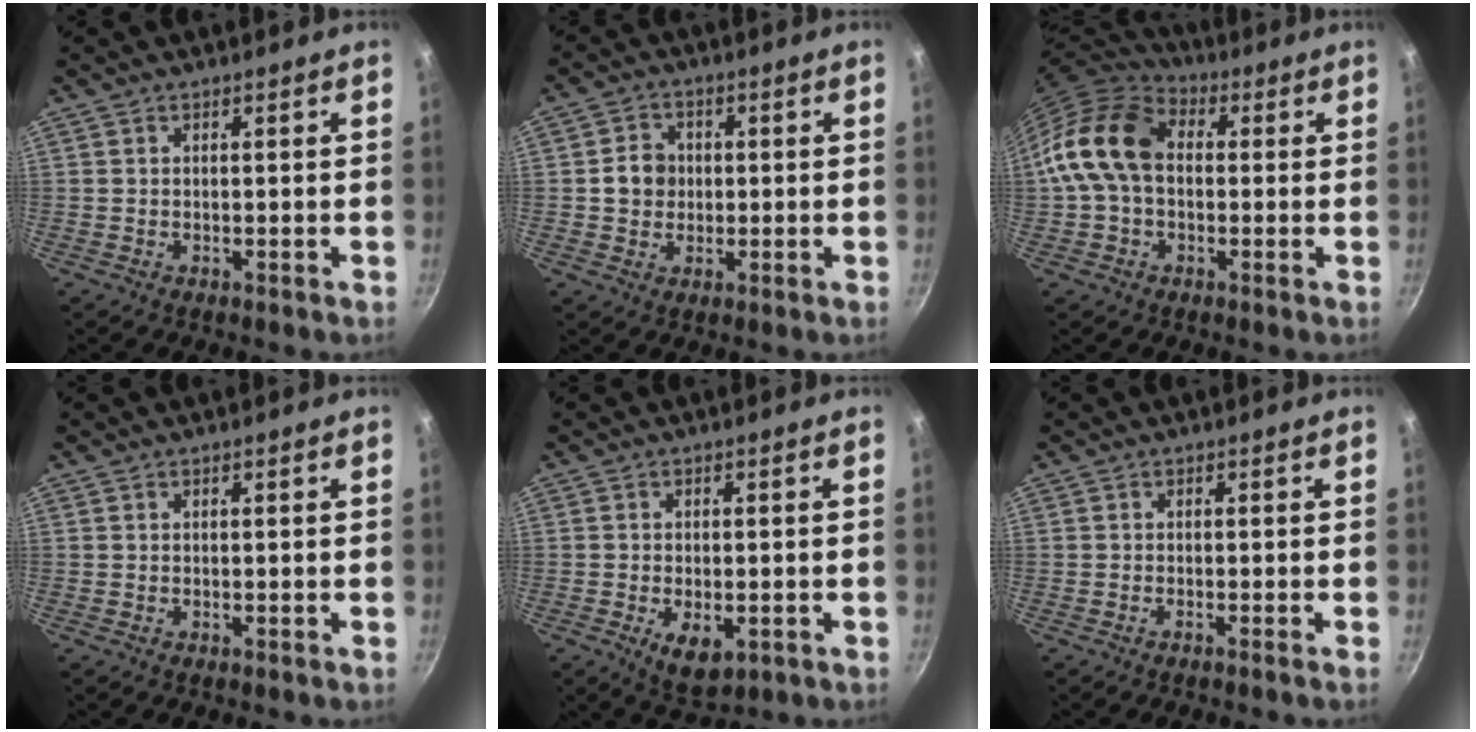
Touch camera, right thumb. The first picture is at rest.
{"total": 5.6, "force": [0.2, 5.0, 2.5], "torque": [-0.015, 0.008, -0.005]}
{"total": 14.4, "force": [0.7, 10.3, 10.0], "torque": [-0.160, 0.029, -0.007]}
{"total": 0.0}
{"total": 6.6, "force": [-2.0, 3.6, 5.2], "torque": [-0.071, -0.004, -0.020]}
{"total": 0.8, "force": [-0.5, -0.3, 0.5], "torque": [-0.025, 0.006, -0.009]}